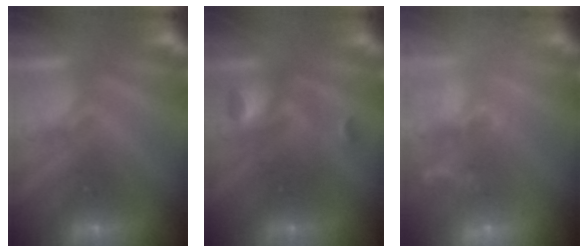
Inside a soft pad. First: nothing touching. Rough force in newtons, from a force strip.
{"total": 3.0}
{"total": 9.2}